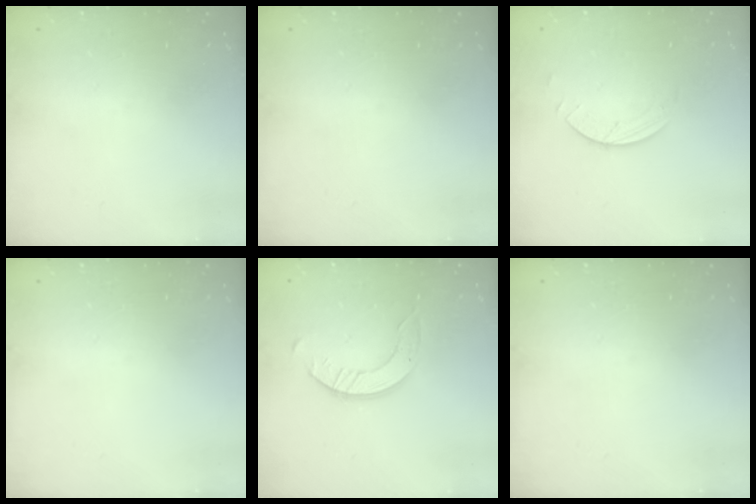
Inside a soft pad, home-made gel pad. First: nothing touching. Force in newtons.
{"total": 0.0}
{"total": 1.7, "press": 1.7, "slide": 0.2}
{"total": 0.0}
{"total": 4.2, "press": 4.2, "slide": 0.4}
{"total": 0.0}